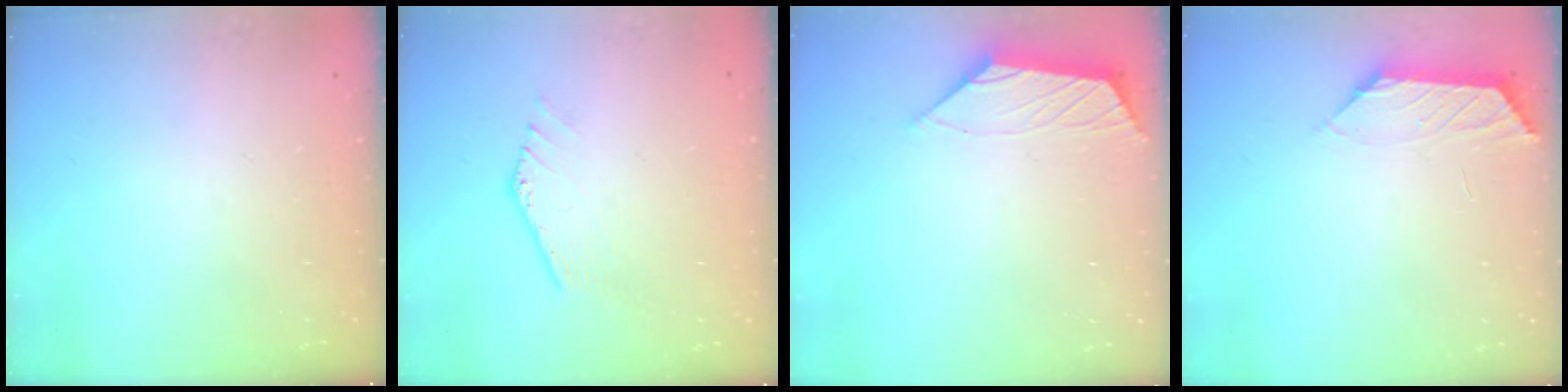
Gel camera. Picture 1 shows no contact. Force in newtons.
{"total": 1.1, "press": 1.1, "slide": 0.3}
{"total": 1.1, "press": 0.9, "slide": 0.5}
{"total": 1.7, "press": 1.6, "slide": 0.5}